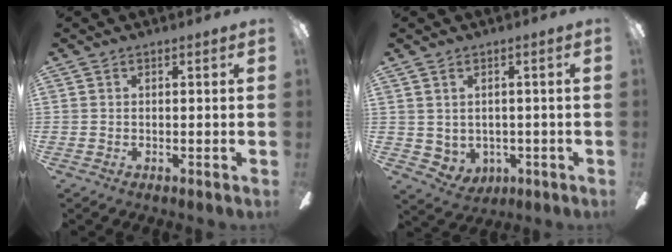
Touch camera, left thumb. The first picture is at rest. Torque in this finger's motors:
{"motor_torque": [-0.16, 0.36, -0.13, -0.02, 0.02]}